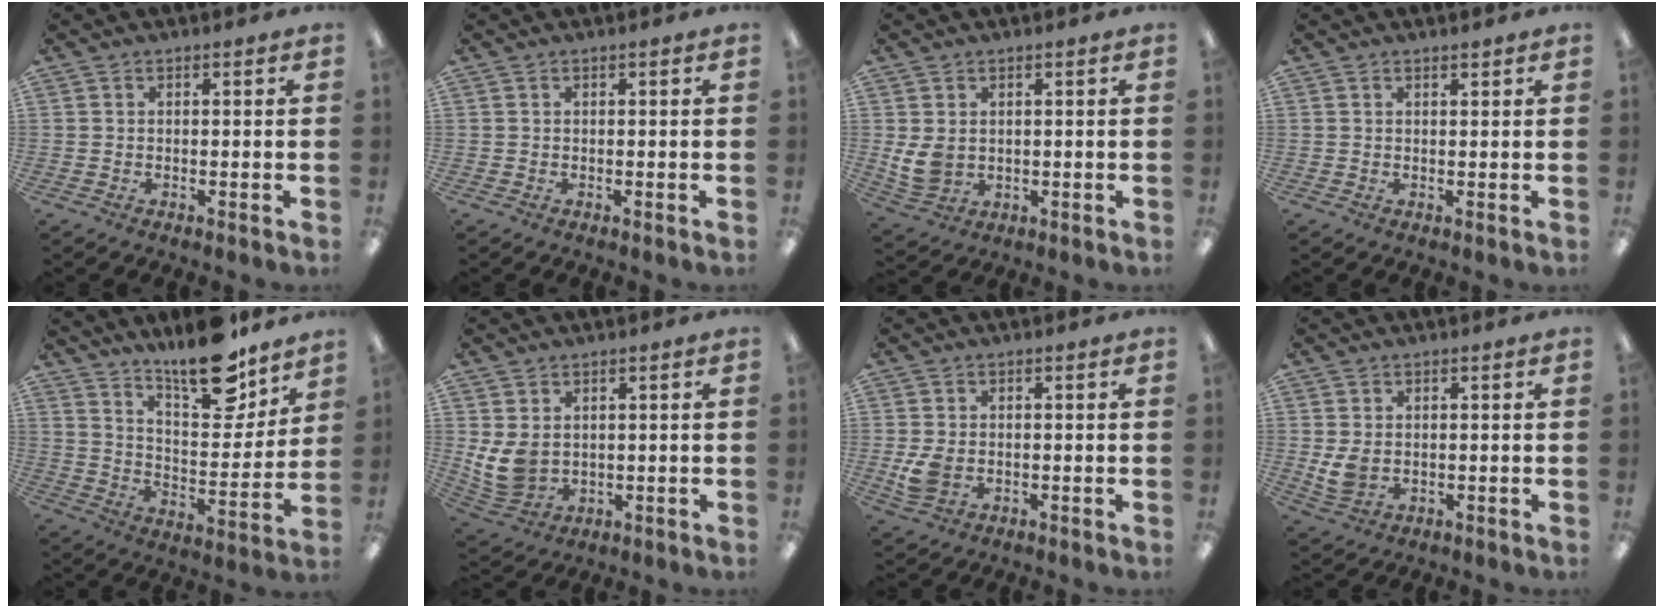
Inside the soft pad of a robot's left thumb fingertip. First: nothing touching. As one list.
[{"total": 0.0}, {"total": 5.6, "force": [1.0, 4.3, 3.4], "torque": [-0.077, -0.003, 0.021]}, {"total": 0.9, "force": [0.8, 0.1, 0.1], "torque": [-0.002, -0.001, 0.016]}, {"total": 17.3, "force": [14.0, 5.7, 8.5], "torque": [-0.130, -0.096, 0.239]}, {"total": 7.8, "force": [1.6, 5.9, 4.8], "torque": [-0.113, -0.007, 0.033]}, {"total": 5.0, "force": [-0.5, 3.6, 3.4], "torque": [-0.062, -0.006, -0.012]}, {"total": 4.5, "force": [0.6, 3.2, 3.1], "torque": [-0.063, -0.003, 0.011]}]